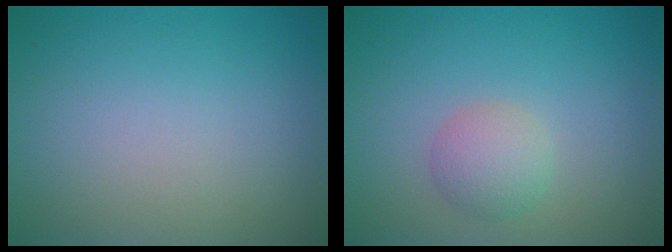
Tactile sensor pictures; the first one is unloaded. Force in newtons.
{"total": 2.3, "press": 2.3, "slide": 0.1}